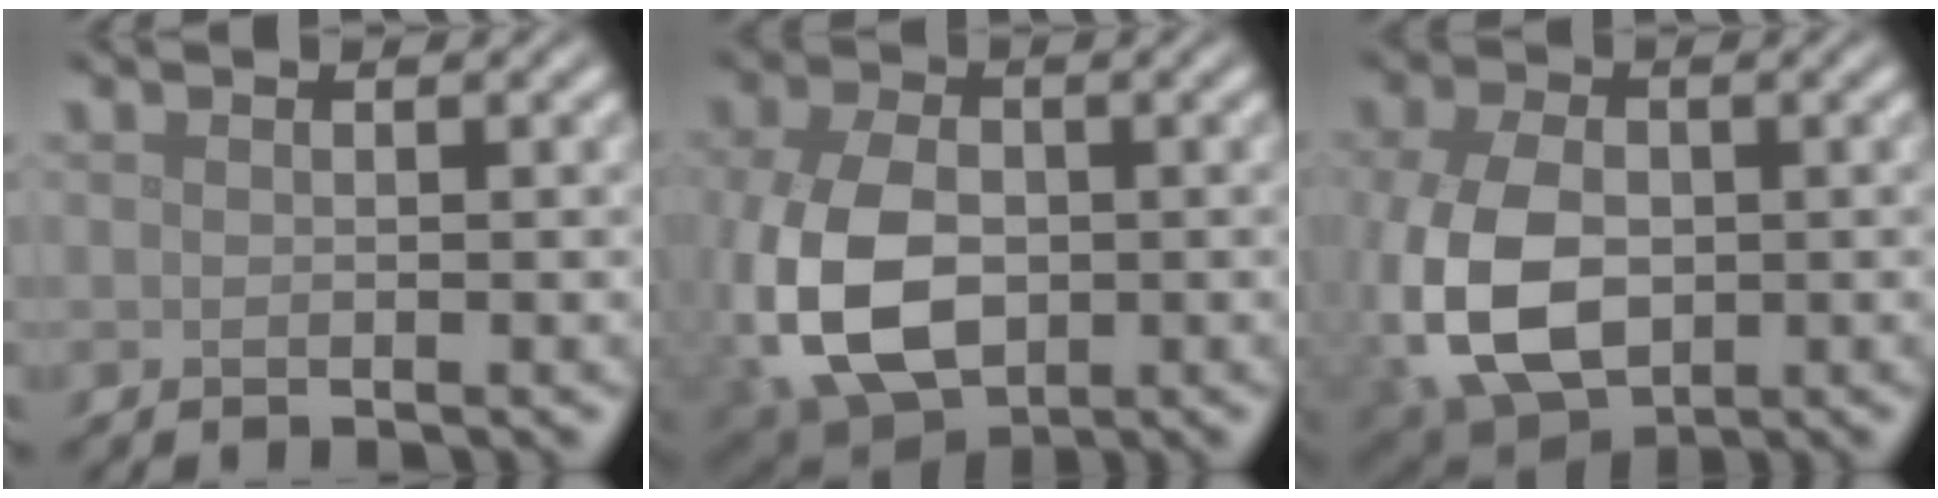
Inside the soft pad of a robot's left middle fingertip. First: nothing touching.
{"total": 9.8, "force": [-1.8, 6.5, 7.1], "torque": [-0.175, -0.017, -0.034]}
{"total": 9.2, "force": [-1.6, 6.1, 6.7], "torque": [-0.165, -0.018, -0.027]}